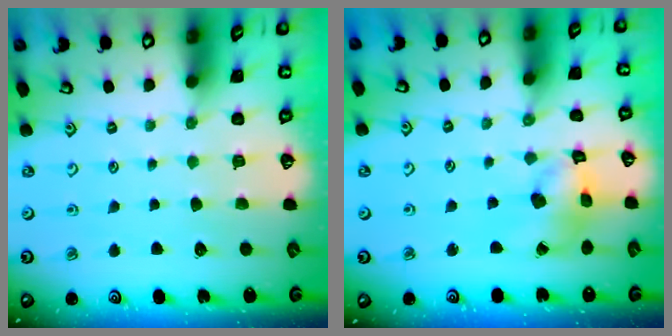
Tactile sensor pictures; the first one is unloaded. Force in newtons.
{"total": 10.3, "press": 10.2, "slide": 1.1}